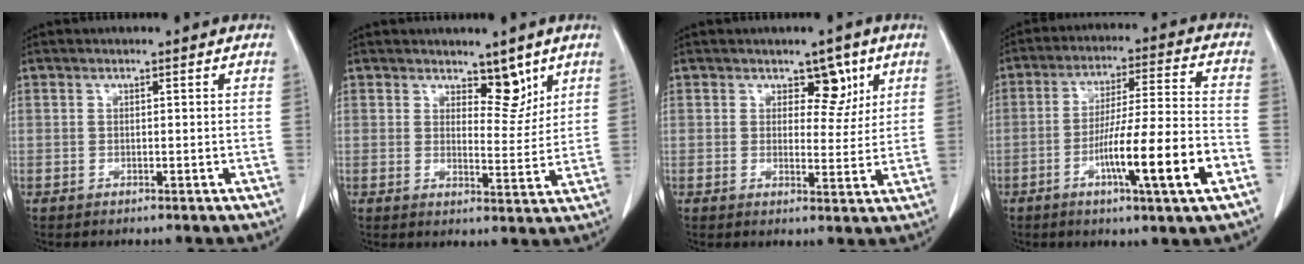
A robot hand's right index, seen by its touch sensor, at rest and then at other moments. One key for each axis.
{"total": 4.8, "fx": 3.4, "fy": 2.1, "fz": 2.5, "tx": -0.025, "ty": -0.008, "tz": 0.054}
{"total": 4.6, "fx": 2.5, "fy": 2.7, "fz": 2.7, "tx": -0.023, "ty": 0.001, "tz": 0.034}
{"total": 14.2, "fx": -5.5, "fy": 0.0, "fz": 13.1, "tx": -0.224, "ty": -0.003, "tz": -0.088}